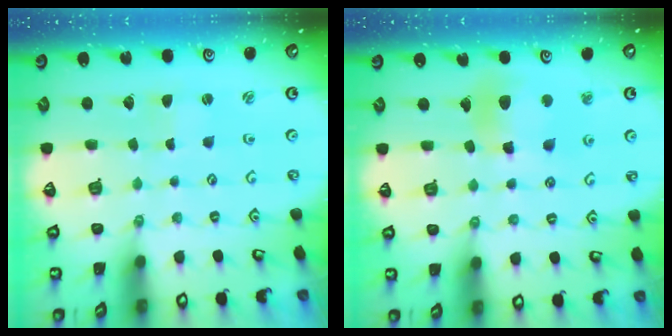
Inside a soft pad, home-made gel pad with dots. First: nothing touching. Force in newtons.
{"total": 9.8, "press": 9.7, "slide": 1.2}